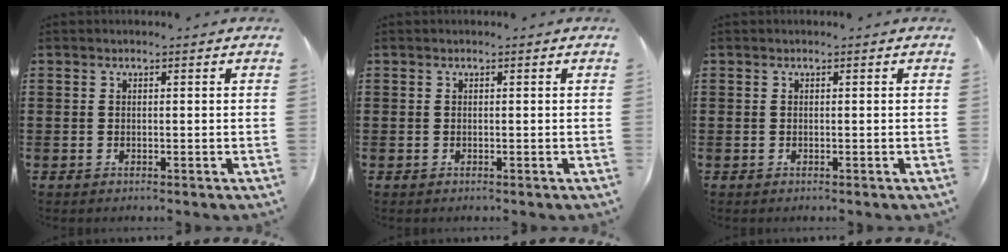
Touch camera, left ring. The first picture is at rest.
{"total": 0.0}
{"total": 0.0}